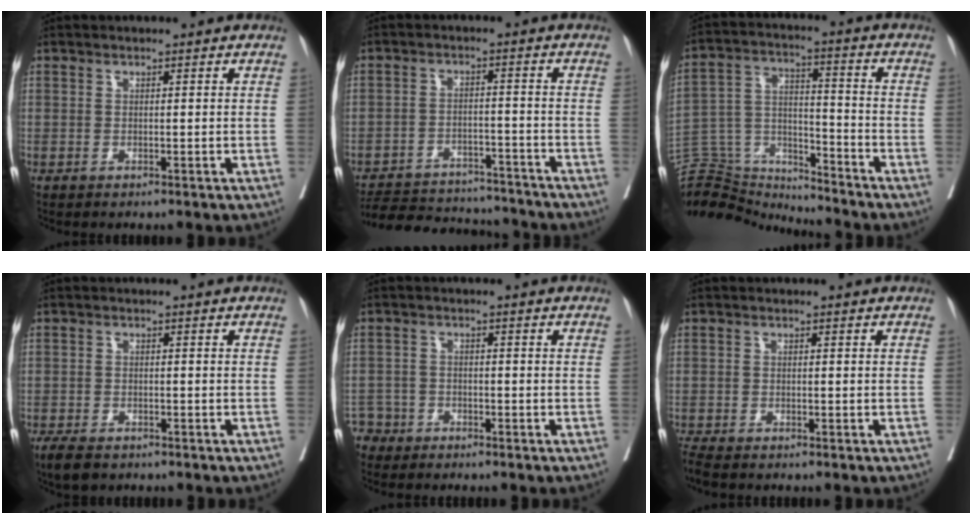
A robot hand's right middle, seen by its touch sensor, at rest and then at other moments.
{"total": 14.4, "force": [-13.6, 3.7, 3.2], "torque": [-0.055, 0.009, -0.190]}
{"total": 13.5, "force": [-13.1, 3.3, 0.9], "torque": [-0.027, 0.058, -0.227]}
{"total": 4.3, "force": [-3.2, 1.8, 2.2], "torque": [-0.037, -0.007, -0.048]}
{"total": 3.1, "force": [-2.4, 1.8, -0.8], "torque": [0.016, 0.007, -0.051]}
{"total": 2.1, "force": [-2.0, 0.3, 0.8], "torque": [-0.019, -0.008, -0.038]}